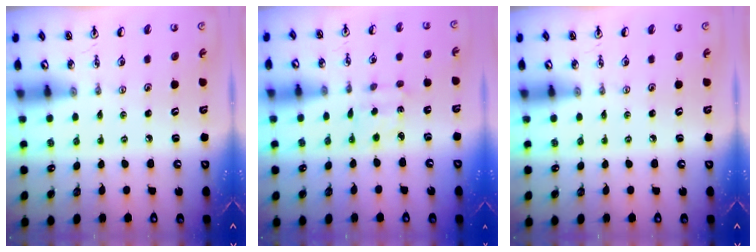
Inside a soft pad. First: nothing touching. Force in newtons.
{"total": 1.9, "press": 1.7, "slide": 0.8}
{"total": 0.0}